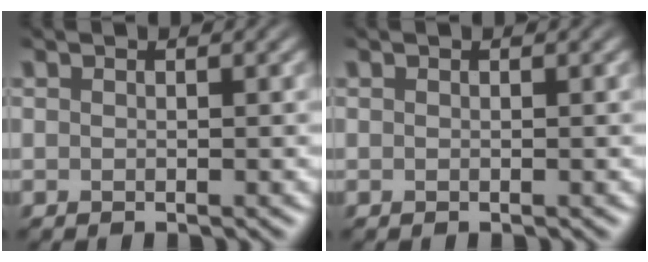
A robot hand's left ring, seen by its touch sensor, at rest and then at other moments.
{"total": 0.0}